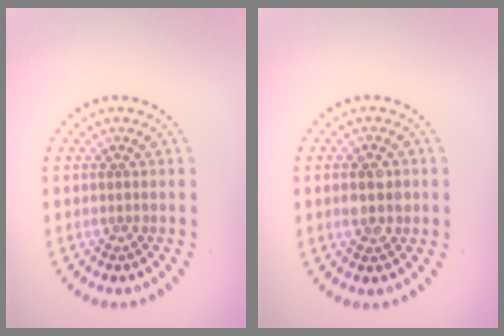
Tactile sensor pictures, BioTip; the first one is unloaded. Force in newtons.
{"total": 2.8, "press": 2.8, "slide": 0.3}